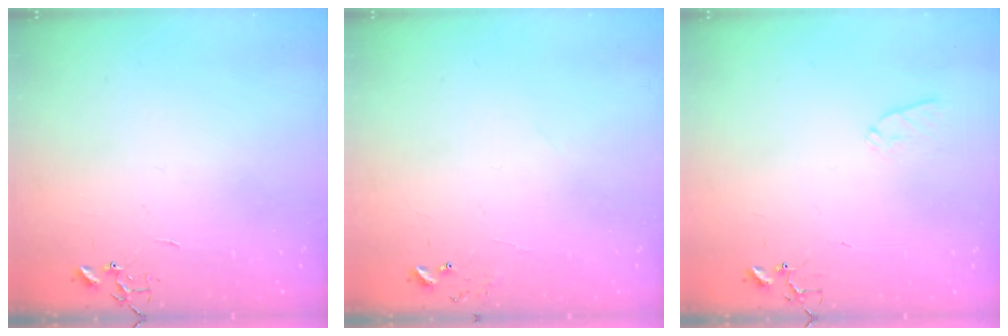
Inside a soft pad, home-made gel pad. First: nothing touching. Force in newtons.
{"total": 6.3, "press": 6.3, "slide": 0.5}
{"total": 5.7, "press": 5.7, "slide": 0.6}